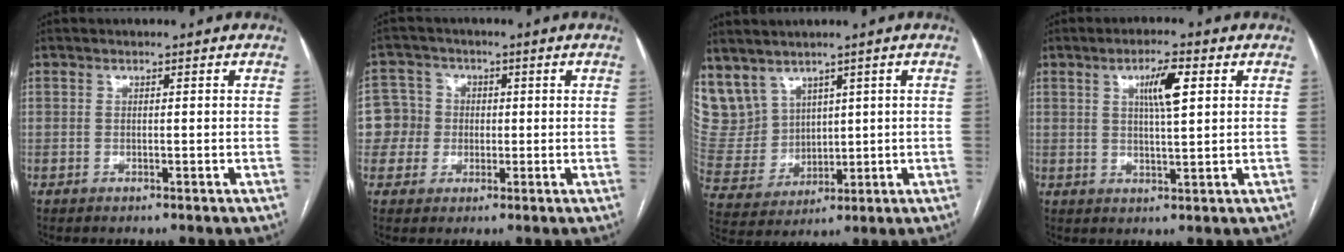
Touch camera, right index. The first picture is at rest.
{"total": 5.7, "force": [-0.1, 5.7, 0.2], "torque": [0.003, 0.023, 0.000]}
{"total": 10.3, "force": [6.2, 7.8, 2.5], "torque": [-0.079, 0.034, 0.158]}
{"total": 5.7, "force": [2.0, 0.7, 5.3], "torque": [-0.094, 0.004, 0.035]}